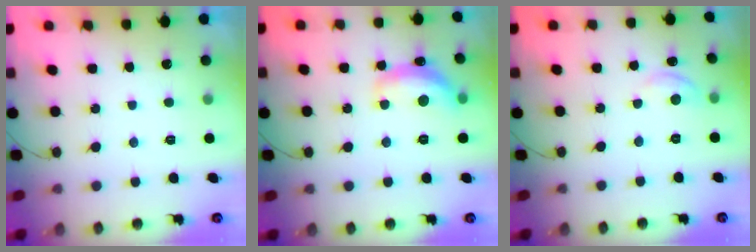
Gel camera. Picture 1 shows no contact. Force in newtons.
{"total": 13.4, "press": 13.3, "slide": 0.7}
{"total": 5.3, "press": 5.2, "slide": 0.6}